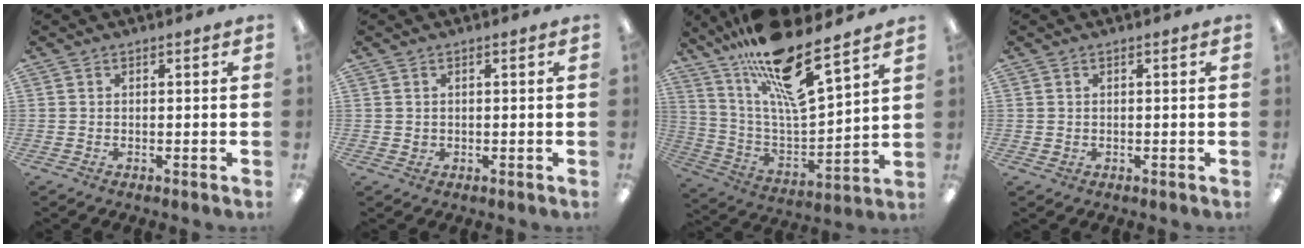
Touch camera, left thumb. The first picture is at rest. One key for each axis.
{"total": 1.0, "fx": 0.5, "fy": 0.9, "fz": 0.1, "tx": -0.002, "ty": 0.003, "tz": 0.009}
{"total": 19.8, "fx": 14.4, "fy": 4.4, "fz": 12.9, "tx": -0.235, "ty": -0.092, "tz": 0.244}
{"total": 0.8, "fx": 0.4, "fy": 0.6, "fz": 0.1, "tx": -0.002, "ty": 0.004, "tz": 0.008}